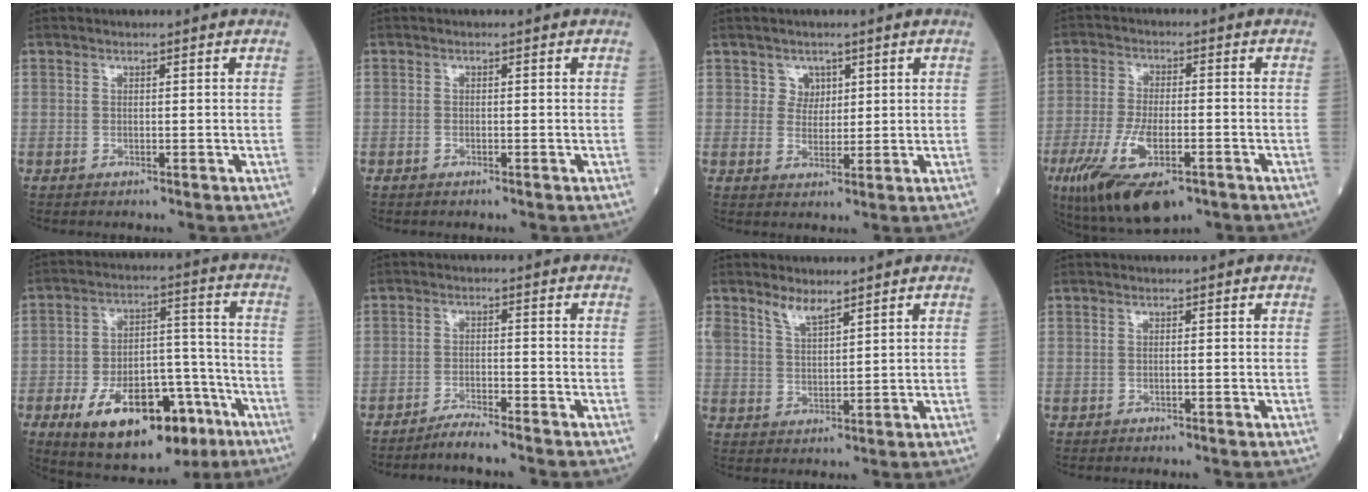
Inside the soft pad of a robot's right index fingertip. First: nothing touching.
{"total": 0.0}
{"total": 2.6, "force": [1.4, 2.2, 0.4], "torque": [-0.001, -0.003, 0.022]}
{"total": 12.9, "force": [-6.8, 4.1, 10.1], "torque": [-0.194, -0.019, -0.108]}
{"total": 18.9, "force": [-9.6, 8.9, 13.6], "torque": [-0.216, 0.016, -0.141]}
{"total": 3.4, "force": [-3.1, -0.5, 1.2], "torque": [-0.023, -0.008, -0.059]}
{"total": 4.3, "force": [3.5, 1.4, 2.1], "torque": [-0.047, 0.001, 0.073]}
{"total": 0.0}